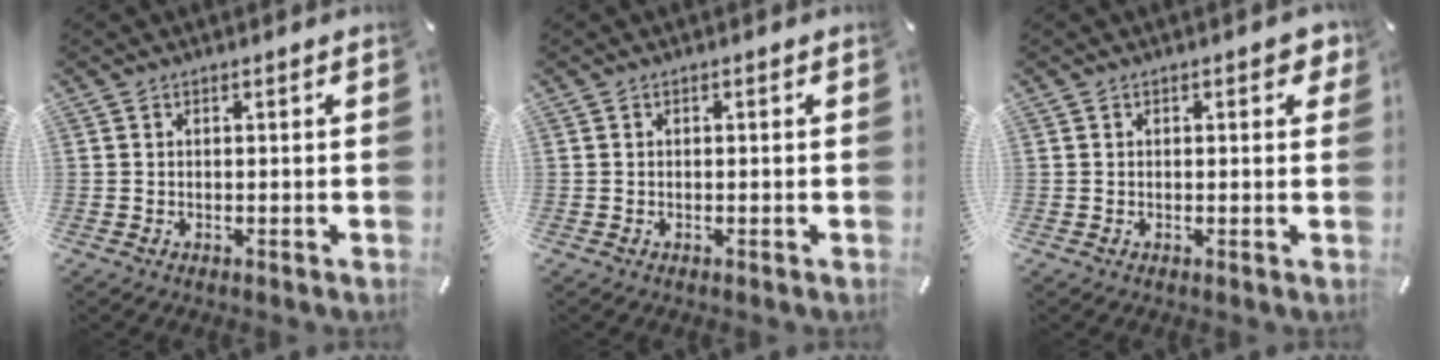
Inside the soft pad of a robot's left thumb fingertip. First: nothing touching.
{"total": 0.0}
{"total": 2.6, "force": [0.6, 1.3, 2.2], "torque": [-0.029, 0.000, 0.006]}